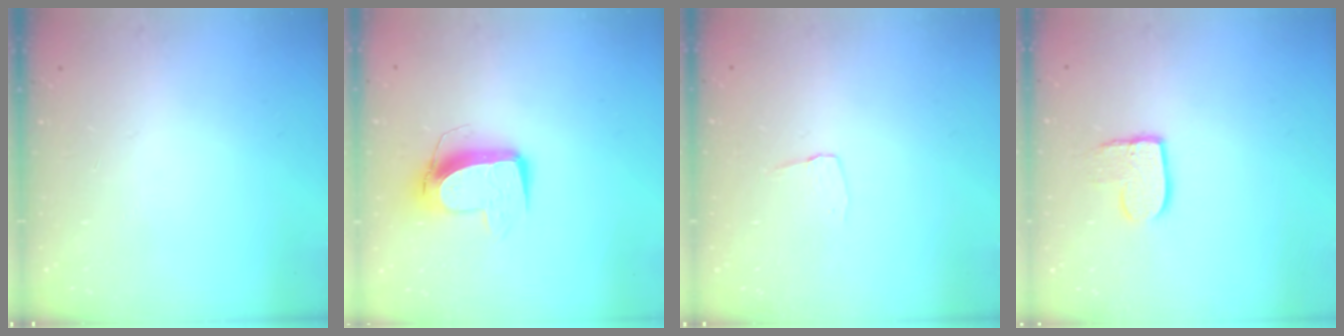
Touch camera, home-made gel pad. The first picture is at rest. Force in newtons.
{"total": 10.8, "press": 10.8, "slide": 0.7}
{"total": 3.5, "press": 3.4, "slide": 0.2}
{"total": 8.4, "press": 8.4, "slide": 0.6}